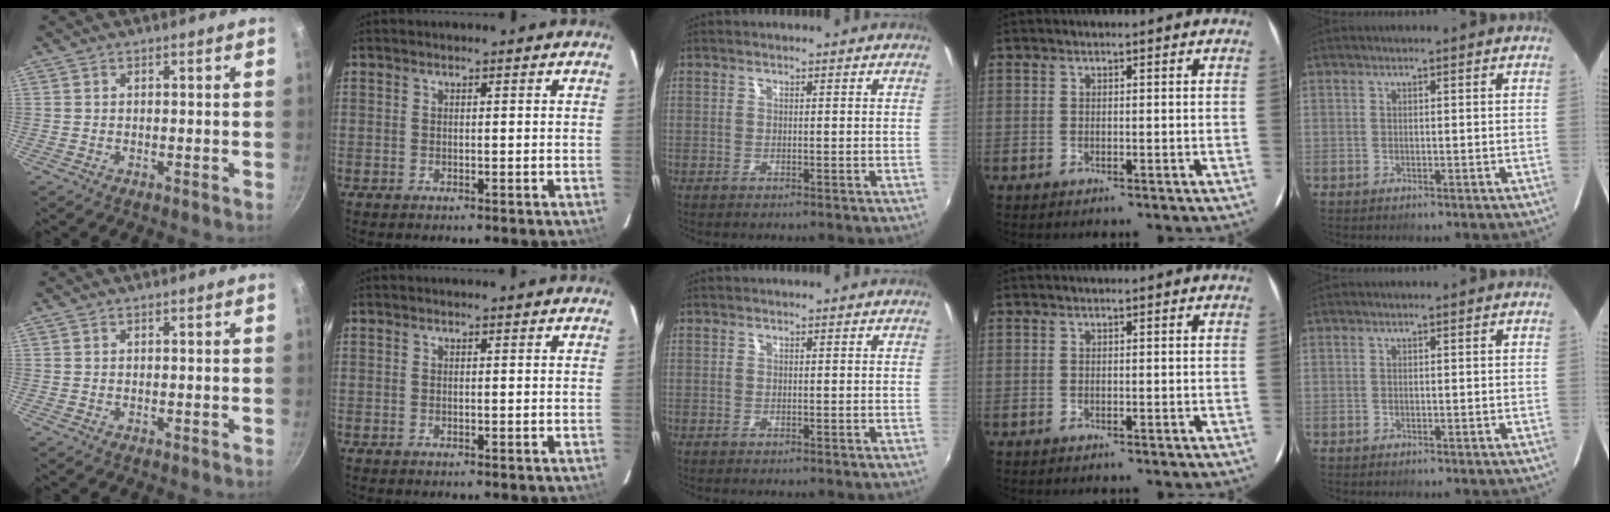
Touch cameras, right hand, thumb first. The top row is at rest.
{}